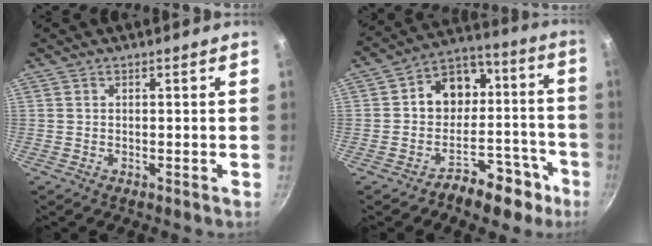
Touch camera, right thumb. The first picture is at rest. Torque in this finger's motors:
{"motor_torque": [1.13, 2.39, 0.21, -0.49, 0.06]}